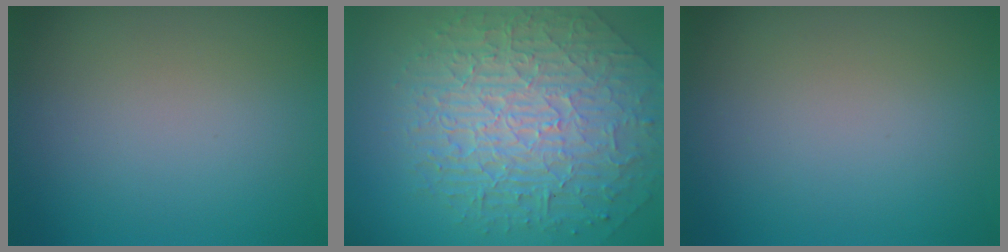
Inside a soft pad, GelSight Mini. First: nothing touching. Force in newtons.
{"total": 10.1, "press": 6.6, "slide": 7.6}
{"total": 0.0}